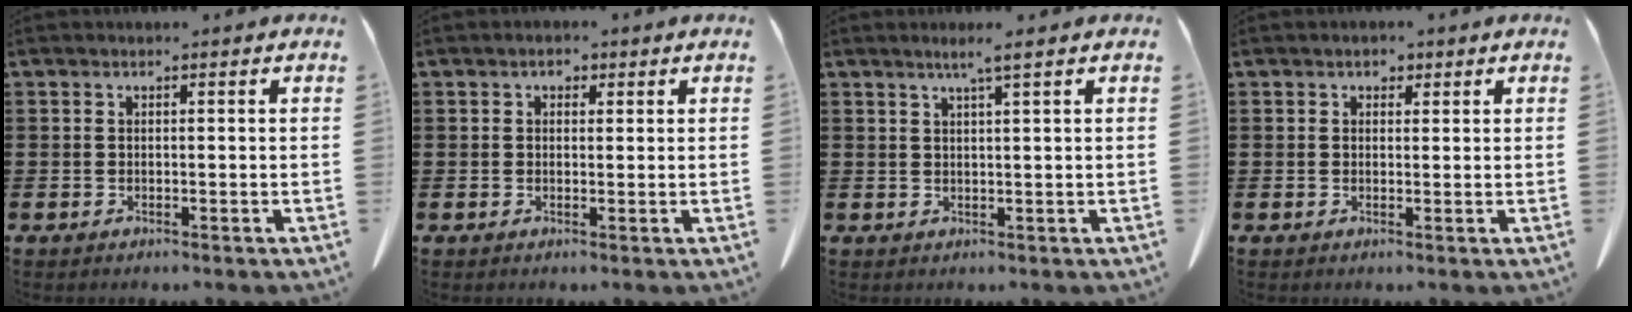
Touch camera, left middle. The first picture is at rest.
{"total": 1.5, "force": [0.8, 1.0, 0.8], "torque": [-0.012, 0.002, 0.012]}
{"total": 2.2, "force": [1.5, -0.4, 1.6], "torque": [-0.032, -0.005, 0.026]}
{"total": 1.4, "force": [1.0, 0.9, 0.5], "torque": [-0.006, 0.002, 0.015]}